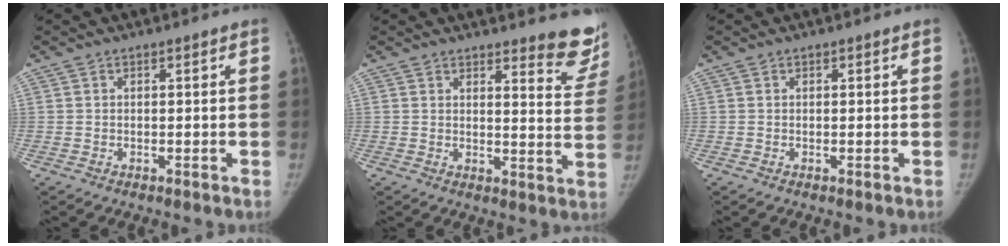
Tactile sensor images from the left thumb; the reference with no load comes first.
{"total": 10.7, "force": [9.5, 2.6, 4.2], "torque": [-0.009, -0.079, 0.093]}
{"total": 0.0}